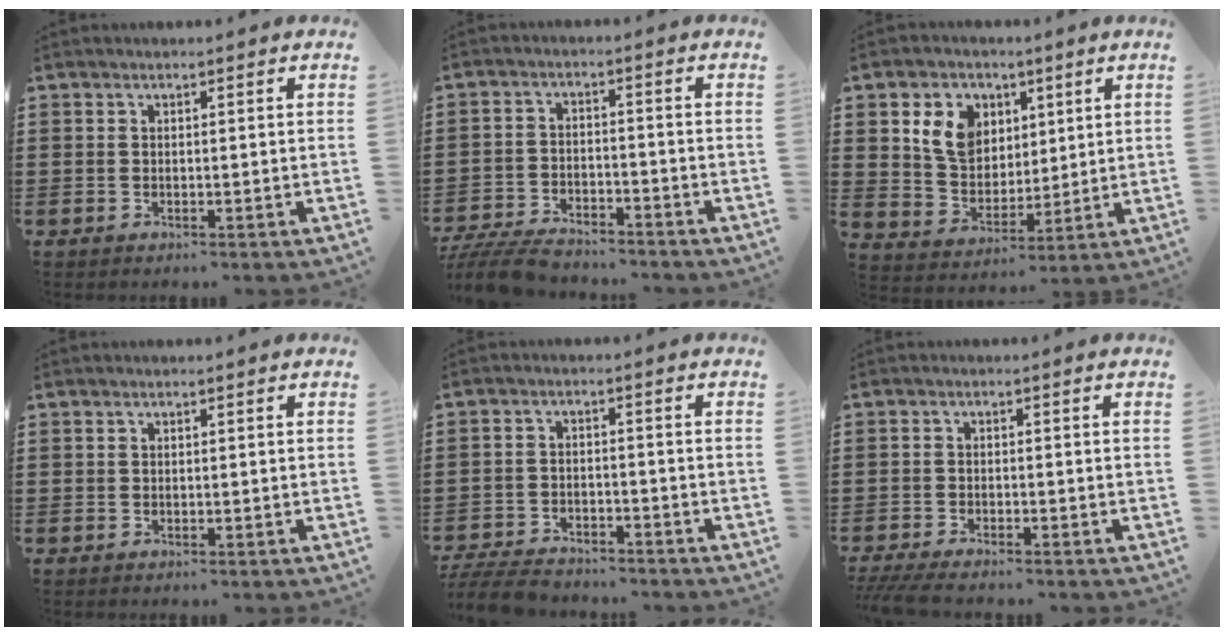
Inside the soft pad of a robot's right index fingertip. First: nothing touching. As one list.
[{"total": 6.0, "force": [-5.7, 1.0, 1.7], "torque": [-0.049, -0.001, -0.116]}, {"total": 8.1, "force": [3.3, 6.6, 3.3], "torque": [-0.080, 0.016, 0.060]}, {"total": 0.0}, {"total": 5.3, "force": [-5.1, 1.0, 1.2], "torque": [-0.035, 0.000, -0.104]}, {"total": 4.1, "force": [-3.9, 0.2, 1.0], "torque": [-0.031, -0.009, -0.082]}]